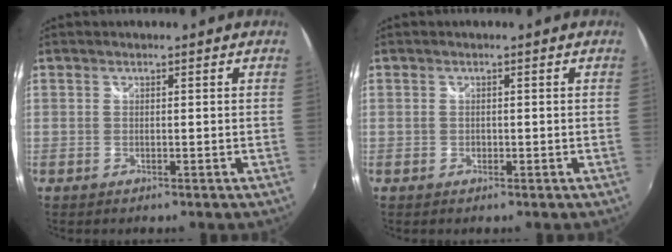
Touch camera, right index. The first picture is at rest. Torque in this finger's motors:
{"motor_torque": [-0.04, 0.02, 0.05, 0.01]}